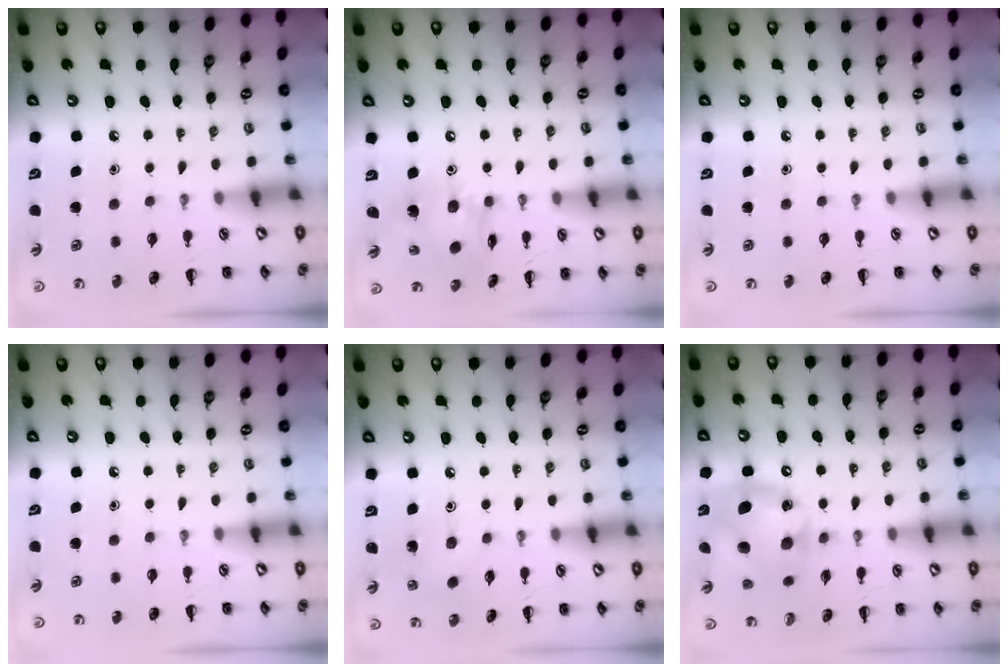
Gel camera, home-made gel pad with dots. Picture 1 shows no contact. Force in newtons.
{"total": 11.4, "press": 11.3, "slide": 0.9}
{"total": 0.0}
{"total": 0.0}
{"total": 3.4, "press": 3.3, "slide": 0.9}
{"total": 15.1, "press": 15.0, "slide": 0.9}